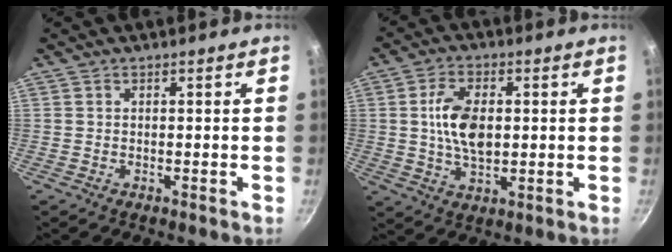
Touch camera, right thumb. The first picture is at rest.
{"total": 9.7, "force": [0.9, 5.5, 7.9], "torque": [-0.135, 0.000, 0.017]}